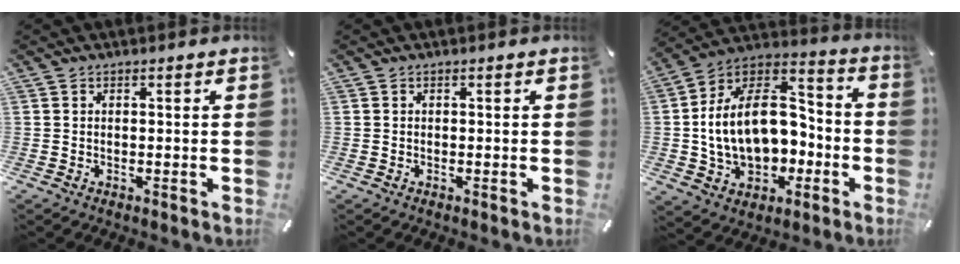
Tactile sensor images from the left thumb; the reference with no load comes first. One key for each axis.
{"total": 0.0}
{"total": 19.8, "fx": -1.8, "fy": 14.6, "fz": 13.3, "tx": -0.234, "ty": 0.006, "tz": -0.022}